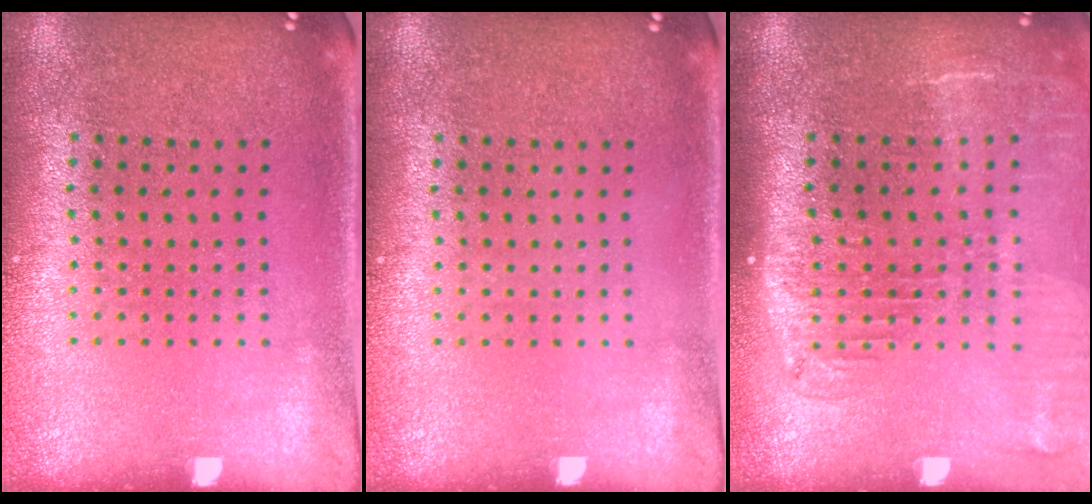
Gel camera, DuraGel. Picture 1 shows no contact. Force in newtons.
{"total": 0.0}
{"total": 2.3, "press": 1.9, "slide": 1.4}